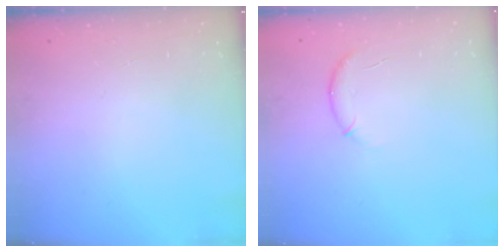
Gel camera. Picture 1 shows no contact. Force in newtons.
{"total": 6.4, "press": 6.3, "slide": 1.0}